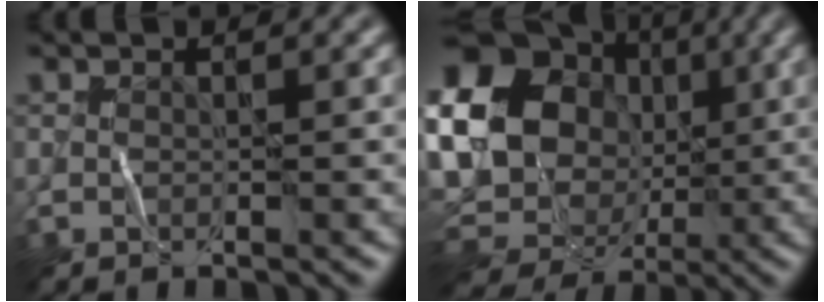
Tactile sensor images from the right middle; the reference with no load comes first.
{"total": 22.2, "force": [2.8, 19.6, 10.0], "torque": [-0.238, 0.026, 0.015]}